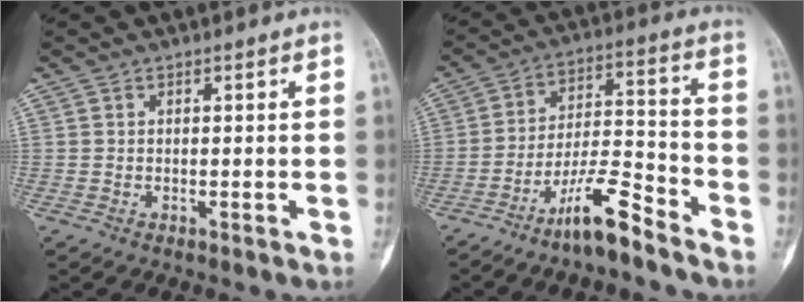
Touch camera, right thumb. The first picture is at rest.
{"total": 10.3, "force": [-7.8, 1.9, 6.5], "torque": [-0.119, 0.070, -0.143]}